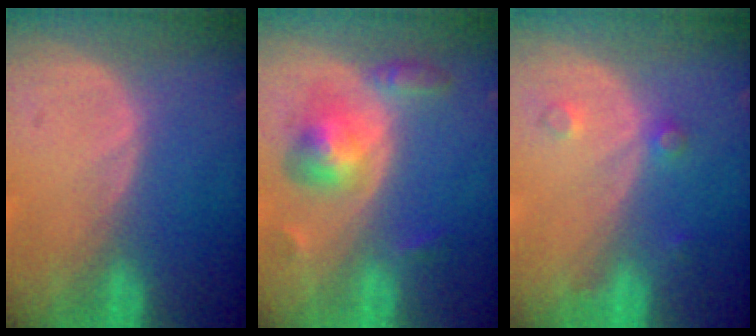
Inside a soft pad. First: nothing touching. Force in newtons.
{"total": 5.6, "press": 5.6, "slide": 0.2}
{"total": 2.0, "press": 2.0, "slide": 0.2}